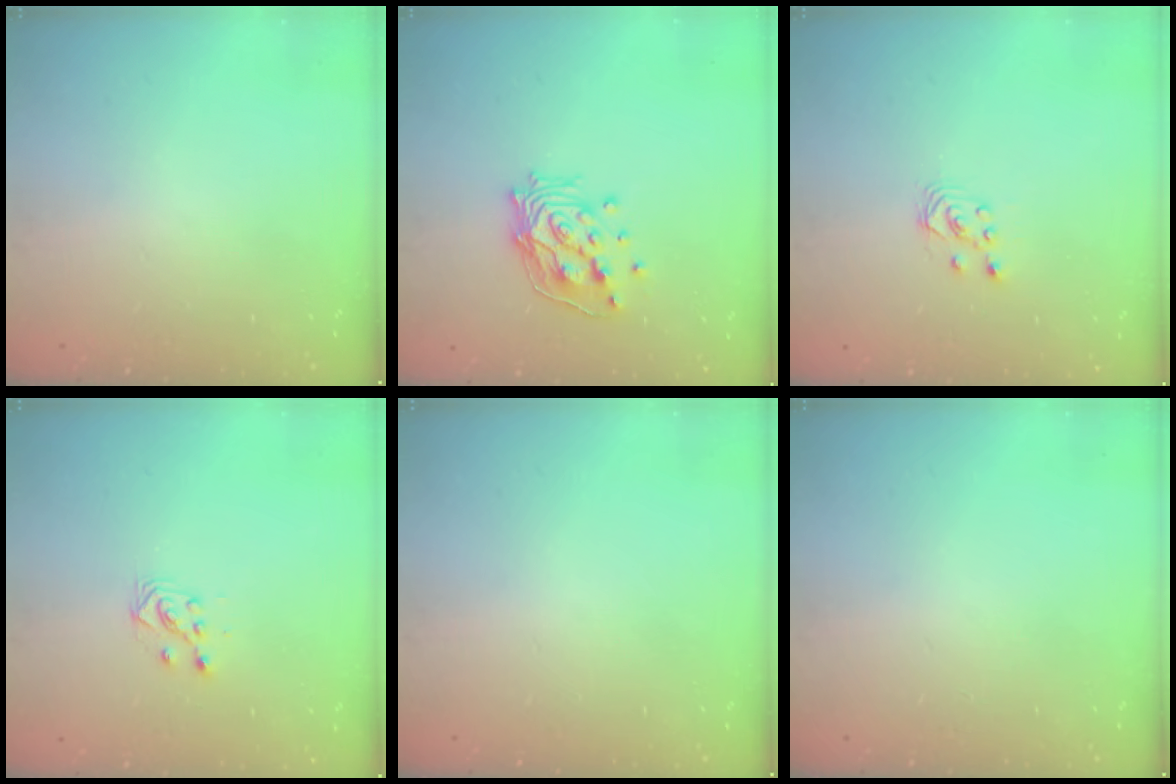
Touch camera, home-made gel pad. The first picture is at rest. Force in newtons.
{"total": 14.4, "press": 14.3, "slide": 1.6}
{"total": 2.6, "press": 2.6, "slide": 0.3}
{"total": 3.2, "press": 3.1, "slide": 0.9}
{"total": 0.0}
{"total": 0.0}